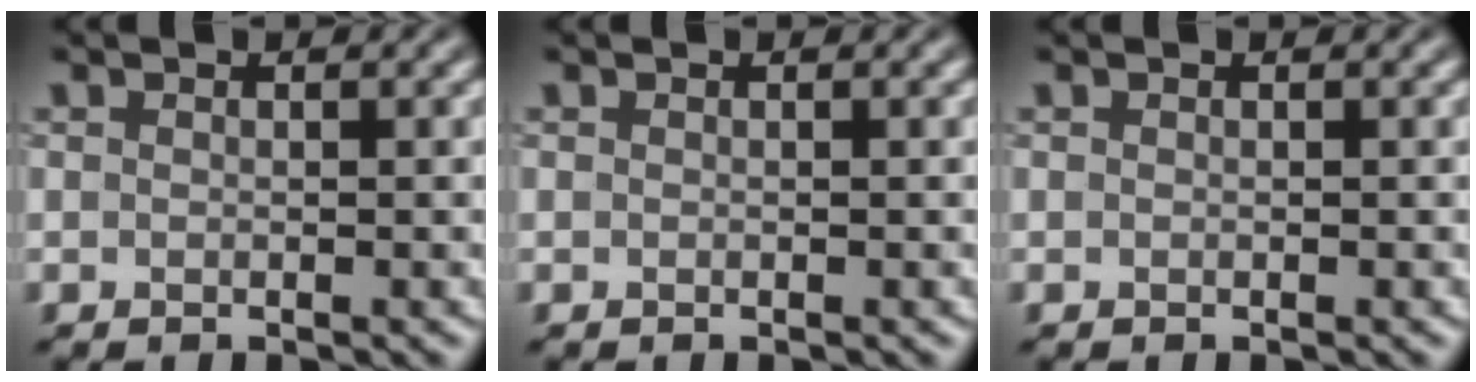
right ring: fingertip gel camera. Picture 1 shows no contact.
{"total": 0.0}
{"total": 0.0}